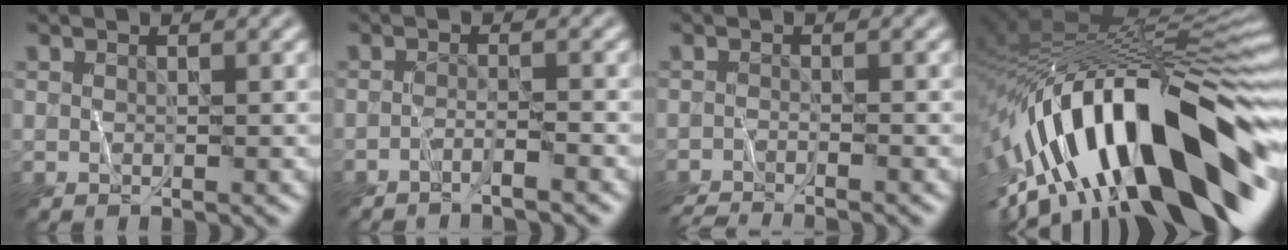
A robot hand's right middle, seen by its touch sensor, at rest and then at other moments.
{"total": 1.5, "force": [-1.3, -0.2, 0.8], "torque": [-0.008, 0.002, -0.031]}
{"total": 3.2, "force": [-3.1, 0.0, 0.7], "torque": [-0.013, -0.016, -0.059]}
{"total": 17.1, "force": [-4.9, 6.8, 14.9], "torque": [-0.247, 0.045, -0.096]}